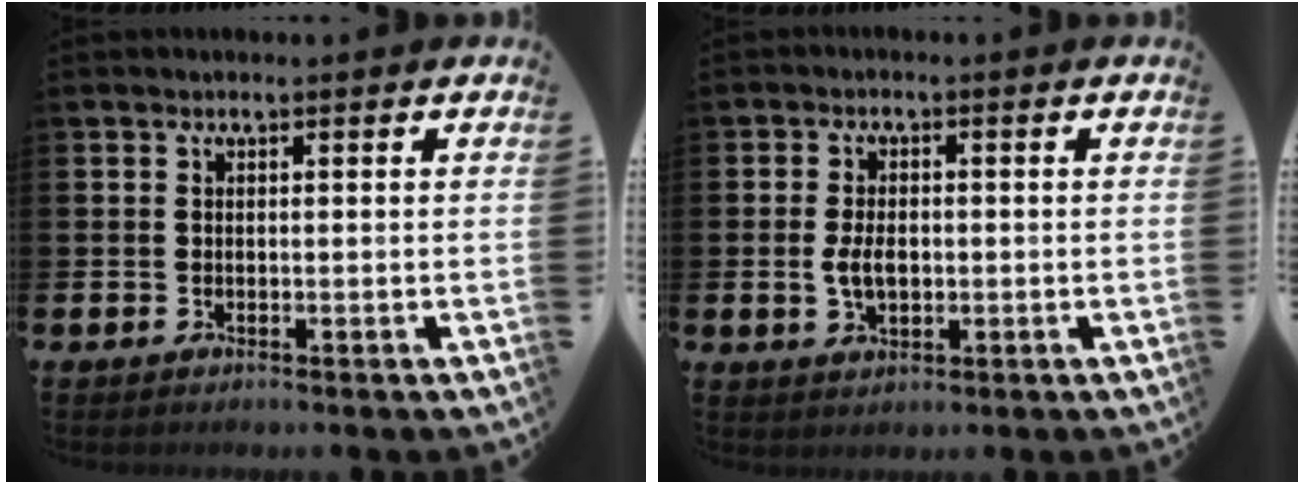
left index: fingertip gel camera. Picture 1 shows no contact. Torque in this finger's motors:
{"motor_torque": [0.93, 0.23, 0.07, 0.06]}